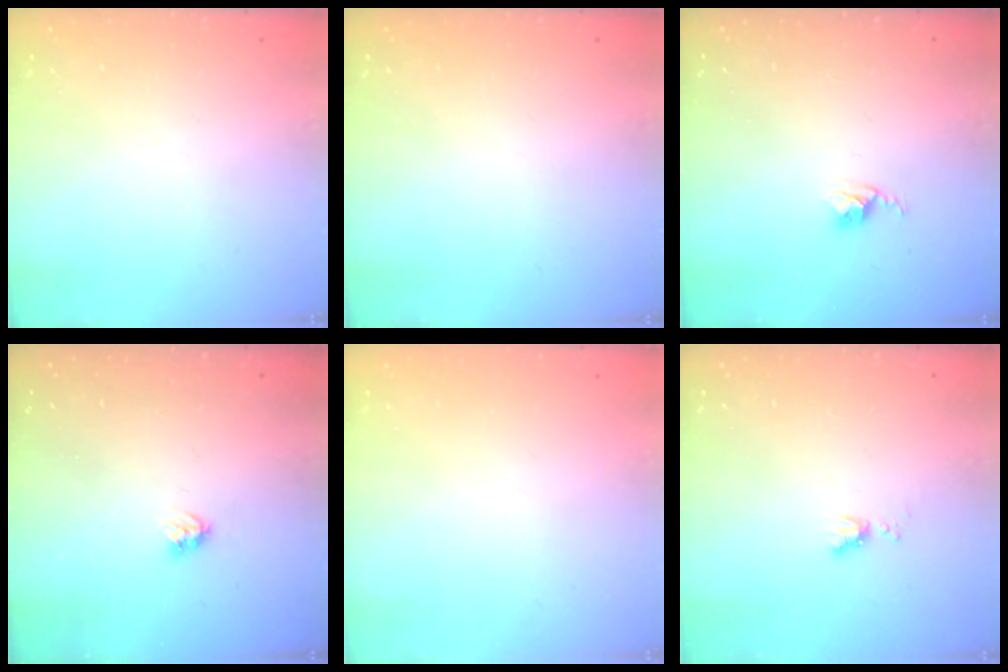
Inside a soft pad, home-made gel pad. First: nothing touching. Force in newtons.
{"total": 0.0}
{"total": 2.8, "press": 2.7, "slide": 0.4}
{"total": 3.6, "press": 3.6, "slide": 0.5}
{"total": 0.0}
{"total": 3.9, "press": 3.9, "slide": 0.6}